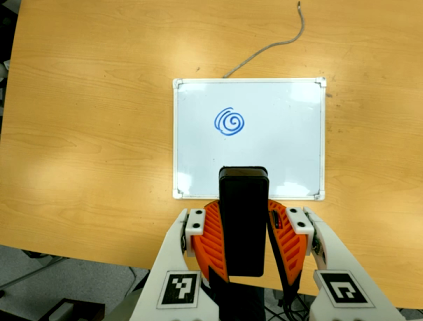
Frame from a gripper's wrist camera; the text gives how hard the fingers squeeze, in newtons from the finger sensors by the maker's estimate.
{"total": 11.0, "left": 8.4, "right": 13.5}